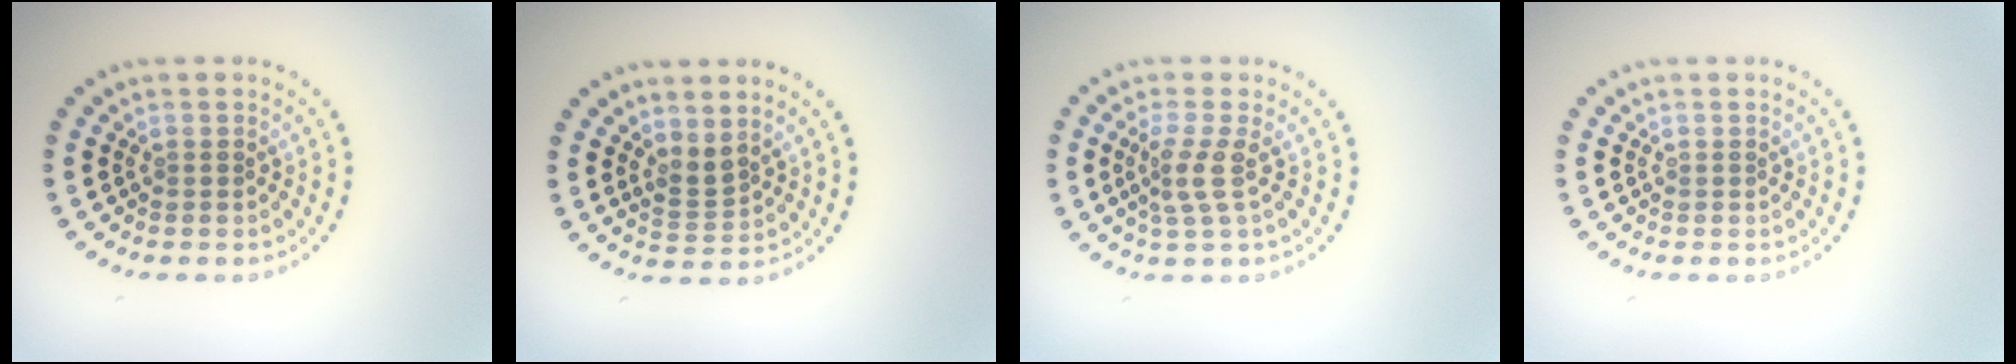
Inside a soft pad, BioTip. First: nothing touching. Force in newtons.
{"total": 1.8, "press": 1.3, "slide": 1.1}
{"total": 2.3, "press": 1.6, "slide": 1.6}
{"total": 0.0}